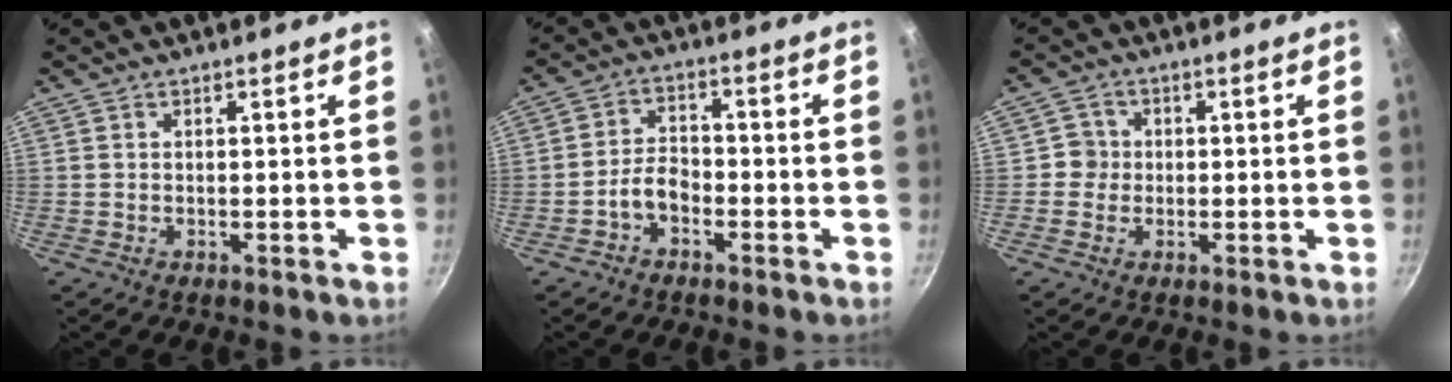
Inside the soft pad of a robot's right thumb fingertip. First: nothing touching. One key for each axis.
{"total": 4.6, "fx": -2.4, "fy": 2.8, "fz": 2.7, "tx": -0.036, "ty": 0.032, "tz": -0.049}
{"total": 3.4, "fx": -0.3, "fy": 3.3, "fz": 0.6, "tx": 0.017, "ty": 0.008, "tz": -0.014}